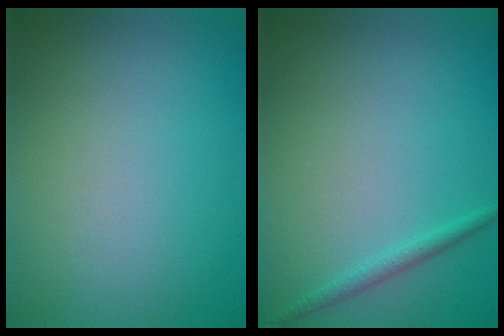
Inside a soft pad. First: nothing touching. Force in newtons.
{"total": 1.2, "press": 1.2, "slide": 0.1}